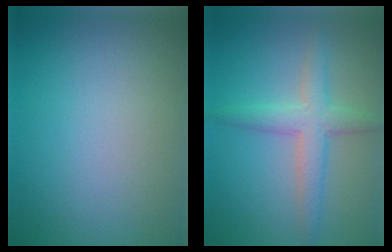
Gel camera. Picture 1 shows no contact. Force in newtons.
{"total": 3.7, "press": 3.7, "slide": 0.1}